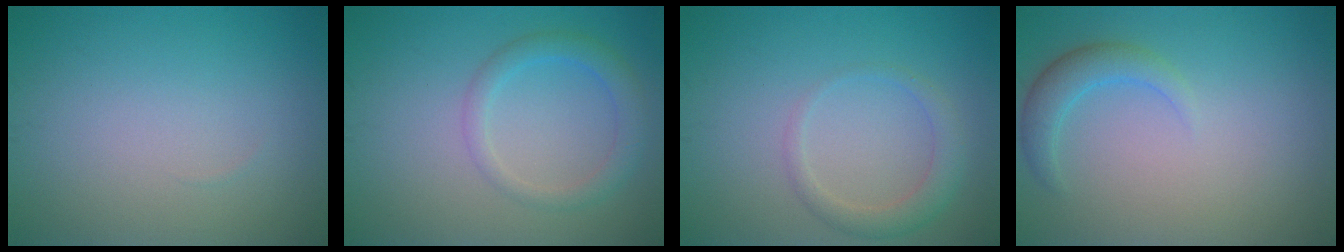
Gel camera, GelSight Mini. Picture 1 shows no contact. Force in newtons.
{"total": 2.7, "press": 2.7, "slide": 0.1}
{"total": 2.2, "press": 2.2, "slide": 0.3}
{"total": 2.4, "press": 2.4, "slide": 0.1}